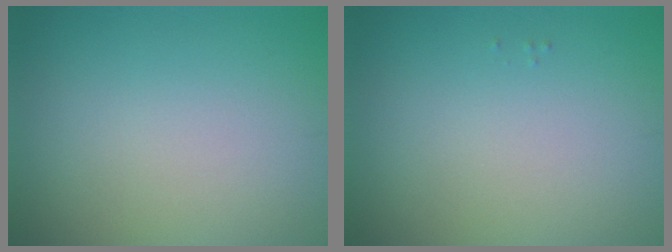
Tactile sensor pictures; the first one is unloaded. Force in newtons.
{"total": 0.0}